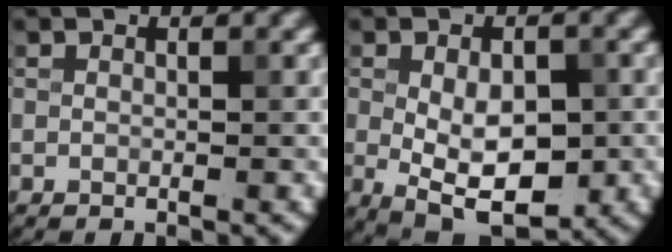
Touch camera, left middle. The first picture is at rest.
{"total": 7.8, "force": [-1.5, 4.3, 6.4], "torque": [-0.113, -0.021, -0.013]}